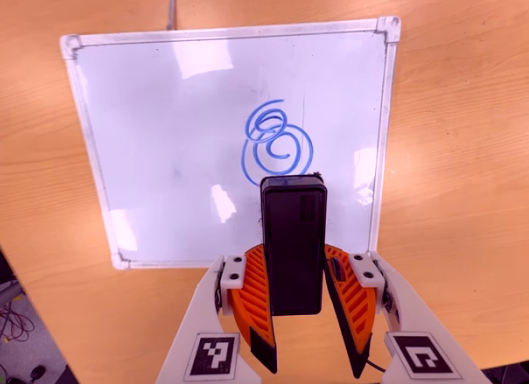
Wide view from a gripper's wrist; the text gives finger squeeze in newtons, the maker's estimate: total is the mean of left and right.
{"total": 5.8, "left": 5.8, "right": 5.8}